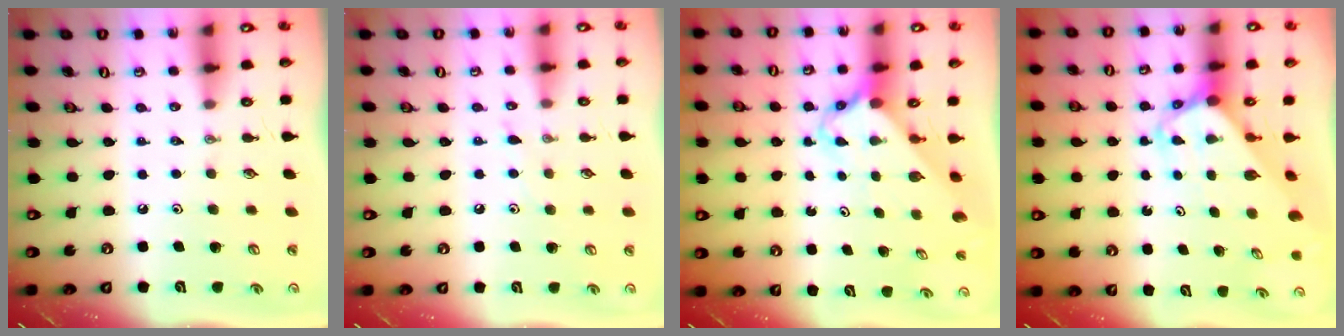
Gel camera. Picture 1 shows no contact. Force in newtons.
{"total": 4.9, "press": 4.8, "slide": 0.6}
{"total": 2.7, "press": 2.7, "slide": 0.2}
{"total": 3.0, "press": 3.0, "slide": 0.1}